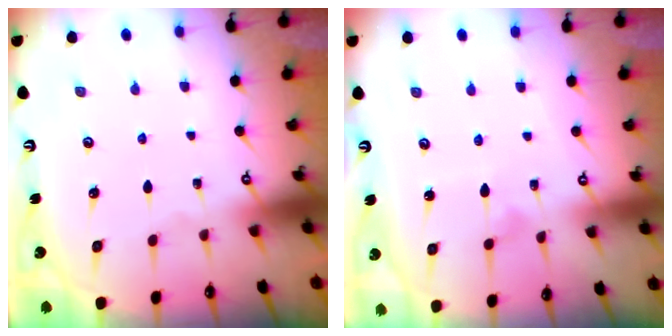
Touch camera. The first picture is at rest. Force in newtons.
{"total": 5.8, "press": 5.8, "slide": 0.5}